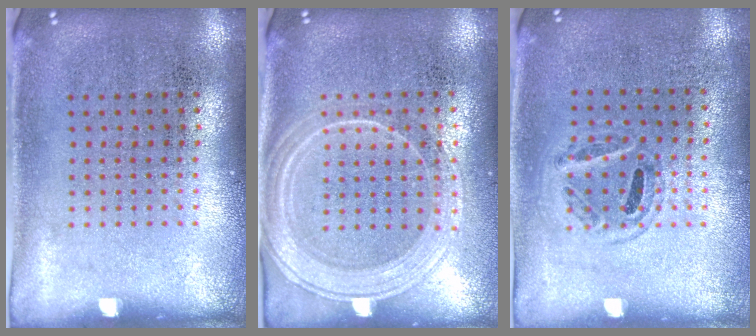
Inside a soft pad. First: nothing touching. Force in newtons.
{"total": 2.0, "press": 1.9, "slide": 0.7}
{"total": 0.9, "press": 0.8, "slide": 0.4}